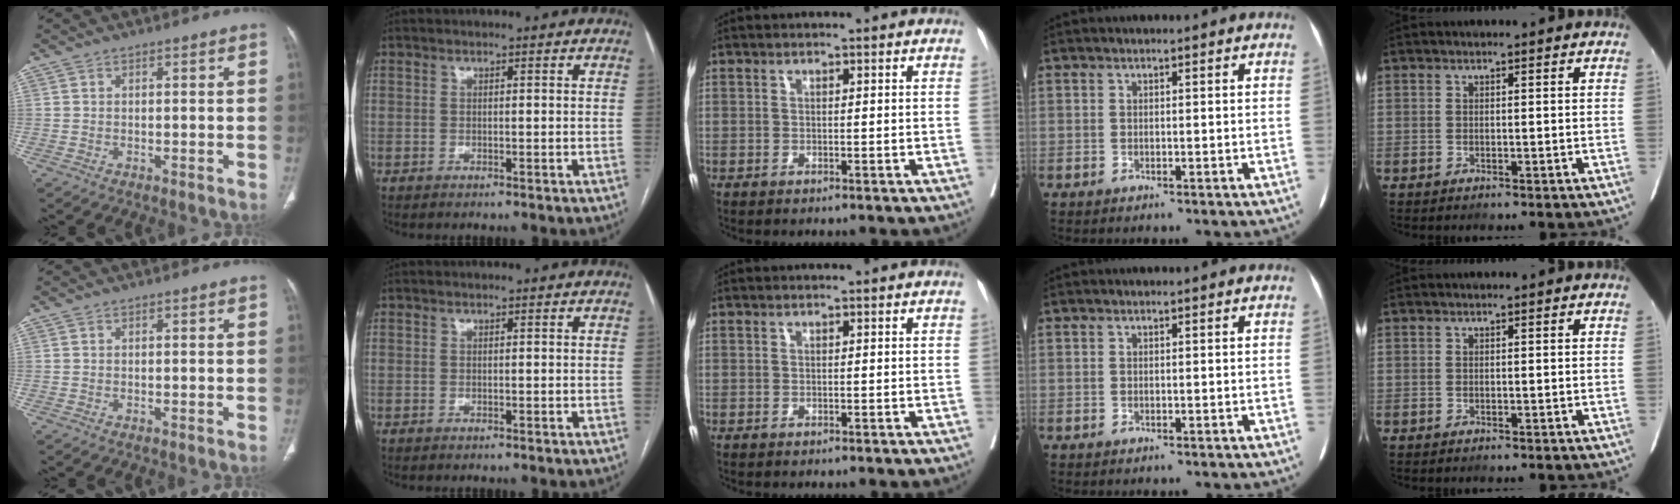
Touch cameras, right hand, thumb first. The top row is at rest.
{}